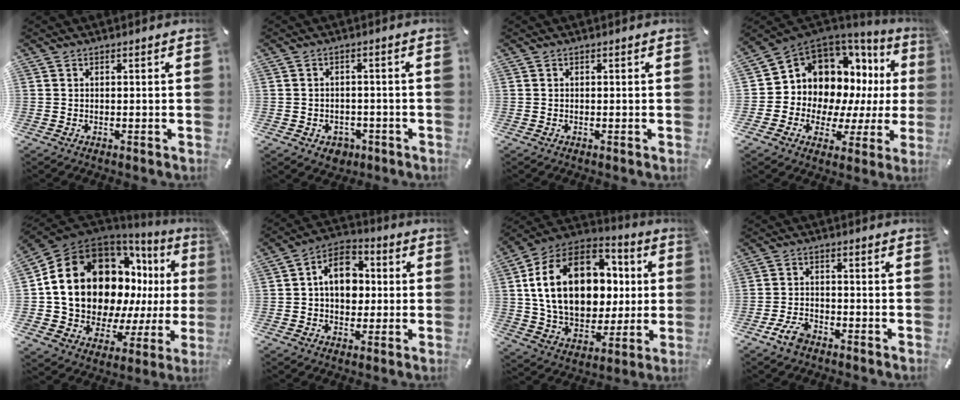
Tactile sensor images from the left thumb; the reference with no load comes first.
{"total": 3.8, "force": [-1.6, 3.2, 1.4], "torque": [-0.022, 0.008, -0.027]}
{"total": 0.0}
{"total": 11.4, "force": [5.0, 9.3, 4.3], "torque": [-0.076, -0.081, 0.106]}
{"total": 24.7, "force": [5.3, 17.7, 16.4], "torque": [-0.317, -0.054, 0.123]}
{"total": 10.8, "force": [0.7, 8.5, 6.6], "torque": [-0.106, 0.012, 0.013]}
{"total": 23.7, "force": [4.2, 16.8, 16.2], "torque": [-0.318, -0.001, 0.077]}
{"total": 5.4, "force": [-3.6, 2.9, 2.8], "torque": [-0.068, 0.016, -0.071]}